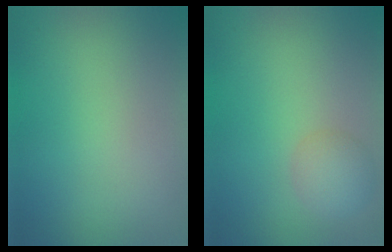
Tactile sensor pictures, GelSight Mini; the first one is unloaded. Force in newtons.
{"total": 2.2, "press": 2.2, "slide": 0.1}